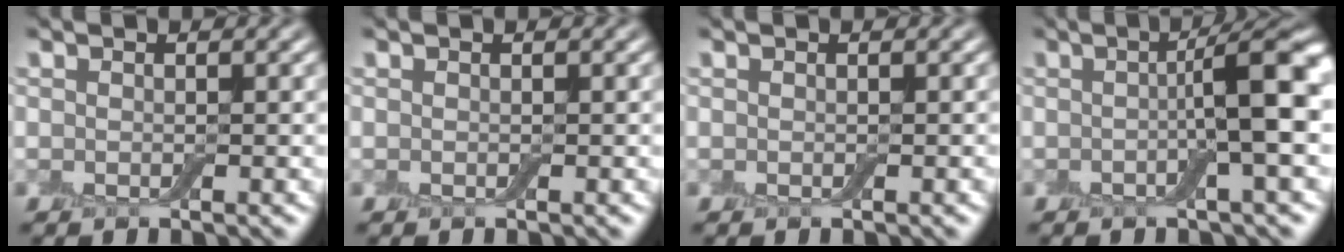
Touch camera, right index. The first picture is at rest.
{"total": 0.0}
{"total": 0.0}
{"total": 6.7, "force": [0.1, 1.2, 6.6], "torque": [-0.091, 0.011, -0.005]}